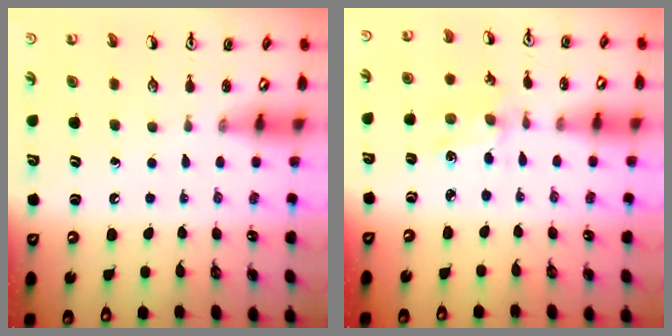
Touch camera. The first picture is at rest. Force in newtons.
{"total": 1.4, "press": 1.4, "slide": 0.3}